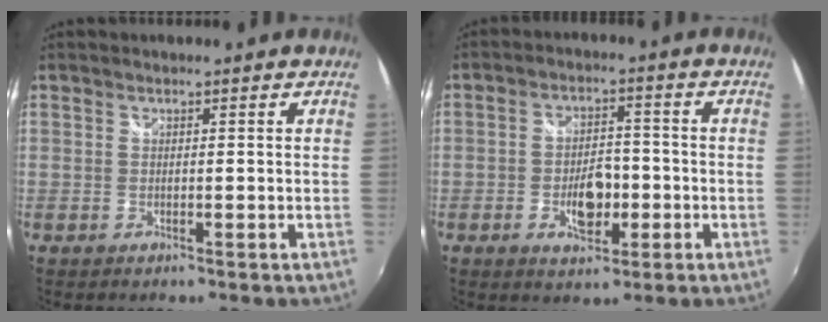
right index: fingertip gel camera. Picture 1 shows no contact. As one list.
[{"total": 7.1, "force": [-2.3, 3.9, 5.5], "torque": [-0.101, 0.006, -0.030]}]